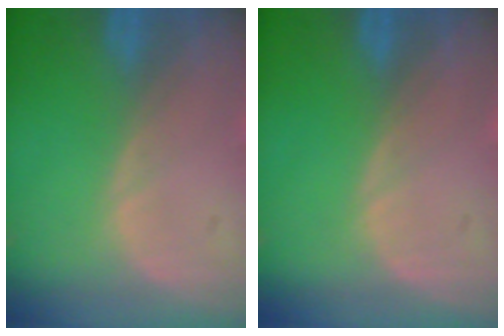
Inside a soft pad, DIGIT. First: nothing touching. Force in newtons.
{"total": 0.0}